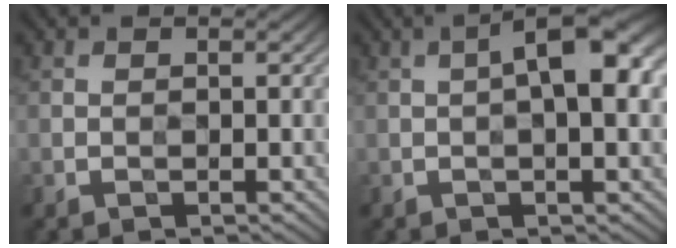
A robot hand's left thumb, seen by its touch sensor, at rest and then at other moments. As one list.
[{"total": 7.3, "force": [1.0, 2.5, 6.8], "torque": [-0.105, 0.016, 0.010]}]